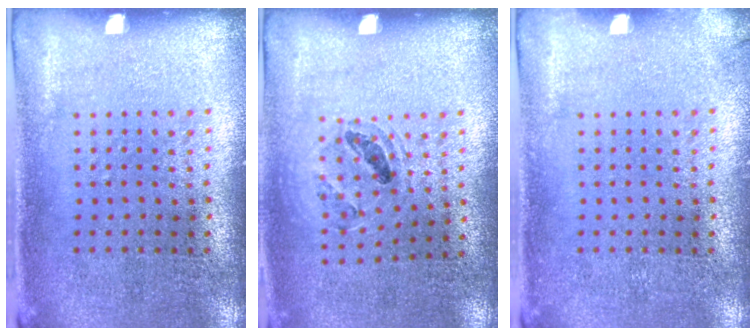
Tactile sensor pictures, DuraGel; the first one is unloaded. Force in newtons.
{"total": 0.9, "press": 0.9, "slide": 0.1}
{"total": 0.6, "press": 0.6, "slide": 0.1}